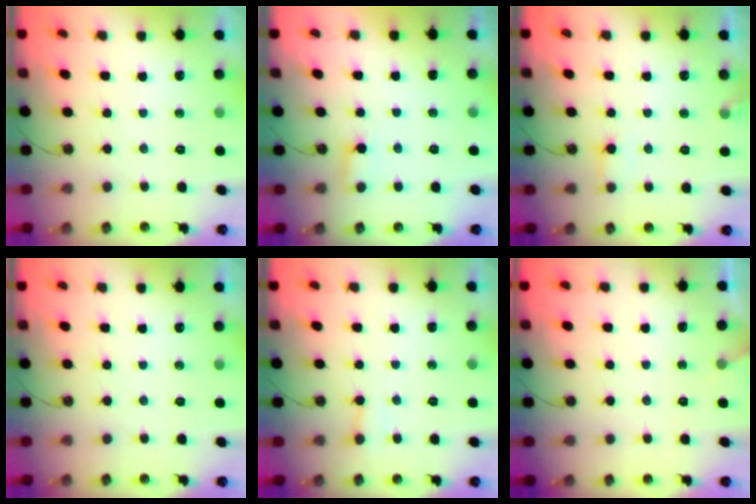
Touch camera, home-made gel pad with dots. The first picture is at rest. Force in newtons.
{"total": 3.9, "press": 3.9, "slide": 0.3}
{"total": 6.4, "press": 6.4, "slide": 0.6}
{"total": 0.0}
{"total": 3.8, "press": 3.8, "slide": 0.3}
{"total": 2.5, "press": 2.5, "slide": 0.3}